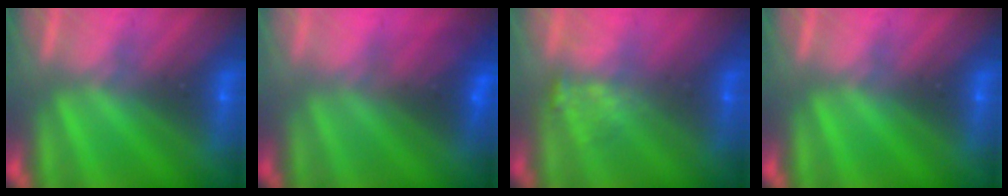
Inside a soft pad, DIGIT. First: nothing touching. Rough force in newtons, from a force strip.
{"total": 2.8}
{"total": 3.6}
{"total": 0.0}